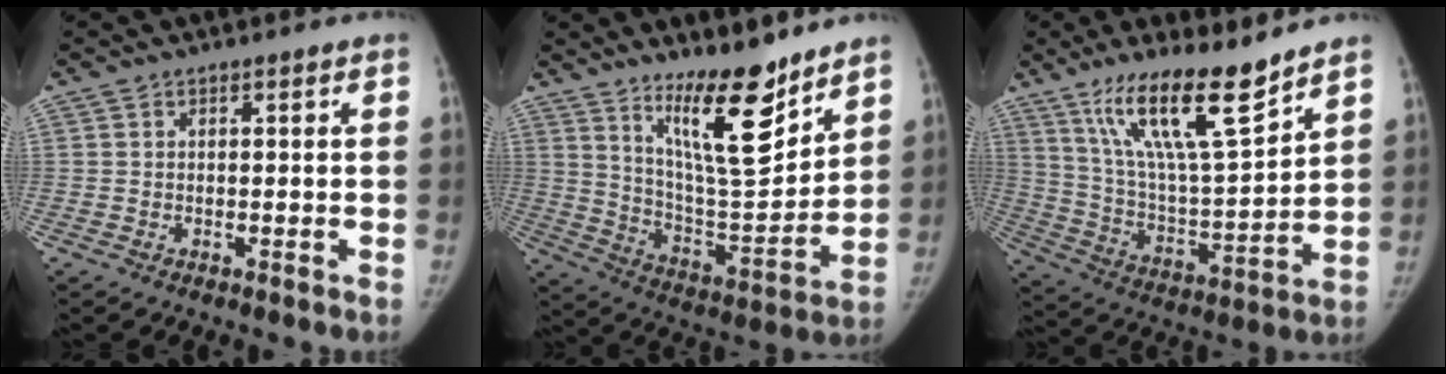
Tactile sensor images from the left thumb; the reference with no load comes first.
{"total": 16.5, "force": [11.7, 4.2, 10.9], "torque": [-0.144, -0.097, 0.206]}
{"total": 17.7, "force": [12.4, 3.2, 12.2], "torque": [-0.196, -0.072, 0.231]}